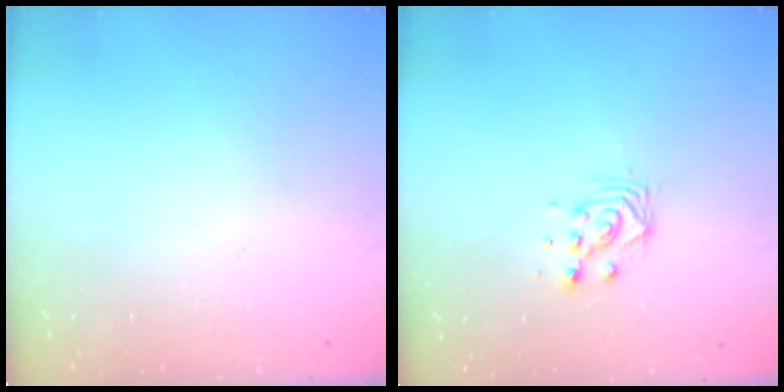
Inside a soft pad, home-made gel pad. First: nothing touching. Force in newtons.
{"total": 6.2, "press": 6.2, "slide": 0.2}